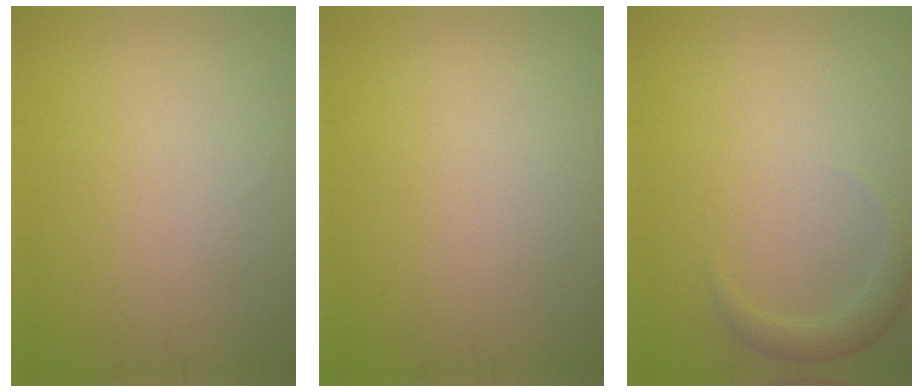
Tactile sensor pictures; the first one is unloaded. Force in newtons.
{"total": 0.0}
{"total": 1.6, "press": 1.6, "slide": 0.2}